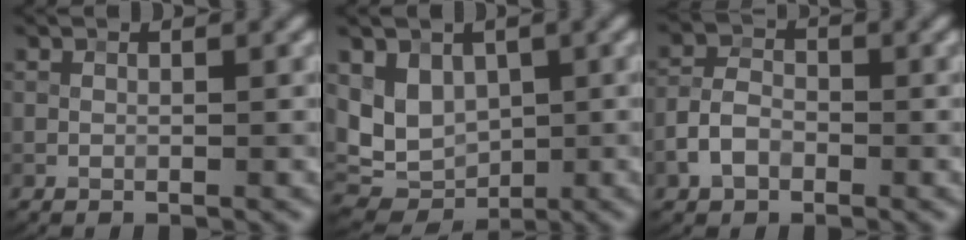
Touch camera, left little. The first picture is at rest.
{"total": 5.0, "force": [1.1, 3.9, 2.8], "torque": [-0.054, -0.015, 0.022]}
{"total": 3.2, "force": [-1.5, 2.1, 1.8], "torque": [-0.033, 0.007, -0.034]}